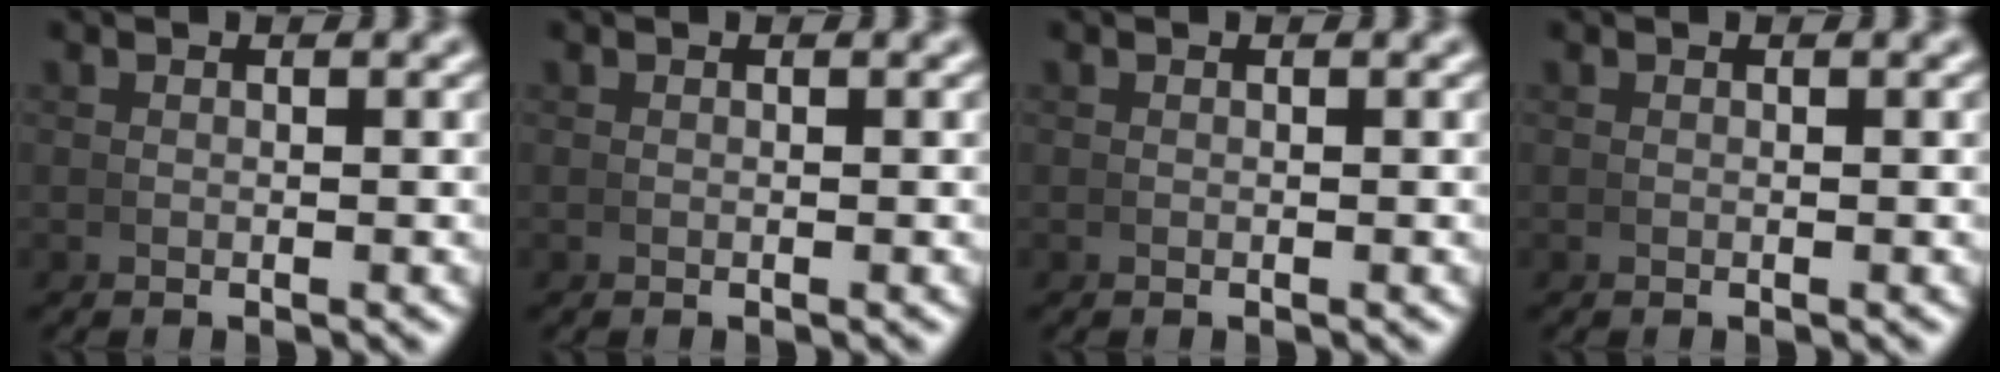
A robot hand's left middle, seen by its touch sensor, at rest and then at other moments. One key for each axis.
{"total": 0.0}
{"total": 0.0}
{"total": 0.0}